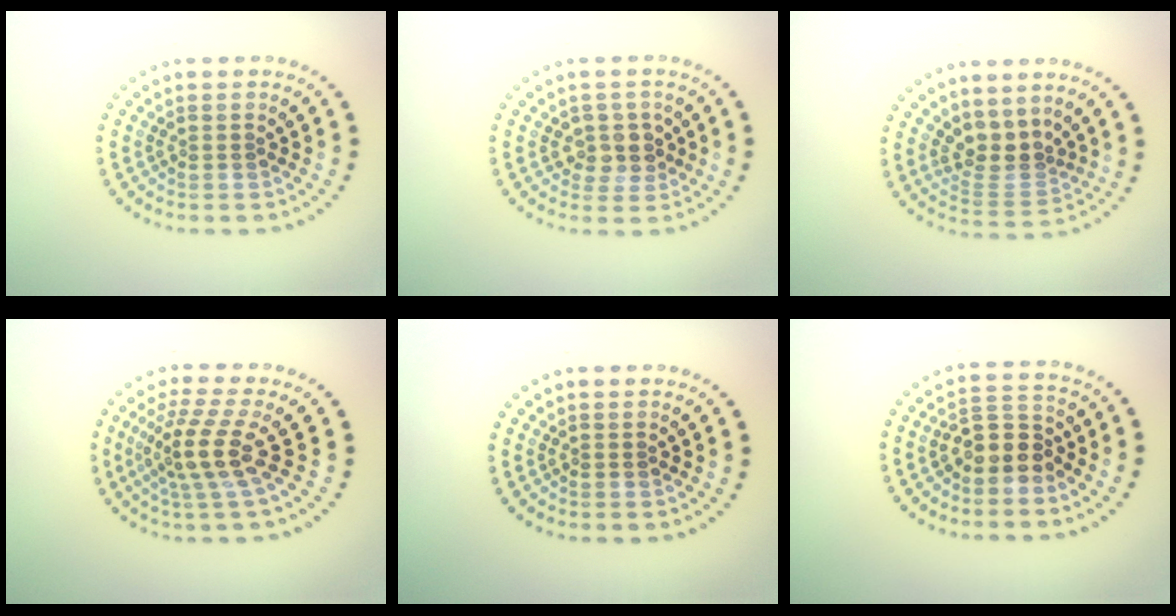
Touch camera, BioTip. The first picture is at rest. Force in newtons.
{"total": 2.5, "press": 2.2, "slide": 1.0}
{"total": 3.2, "press": 2.5, "slide": 2.0}
{"total": 4.2, "press": 3.1, "slide": 2.8}
{"total": 0.0}
{"total": 3.2, "press": 2.9, "slide": 1.3}